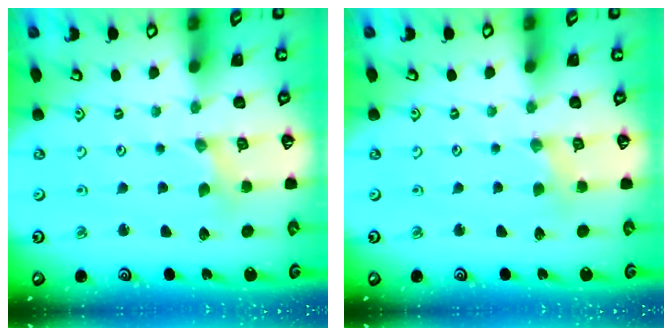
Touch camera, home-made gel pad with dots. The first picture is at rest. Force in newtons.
{"total": 2.4, "press": 2.4, "slide": 0.4}